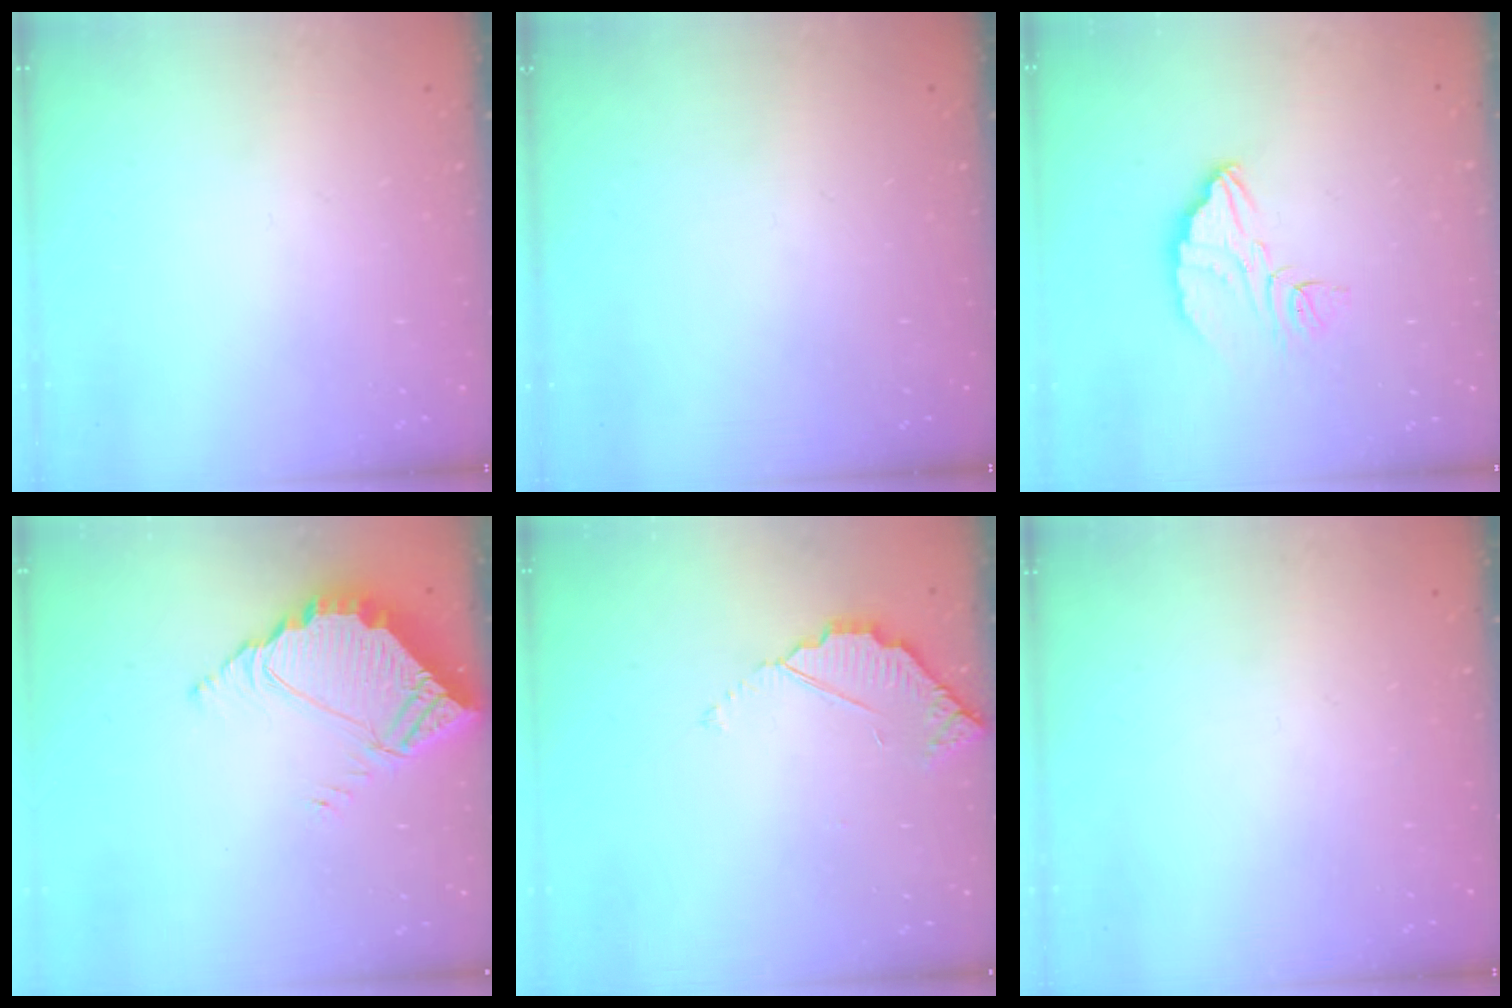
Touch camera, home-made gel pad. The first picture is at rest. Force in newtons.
{"total": 0.0}
{"total": 8.5, "press": 8.5, "slide": 0.5}
{"total": 5.4, "press": 5.4, "slide": 0.3}
{"total": 3.0, "press": 3.0, "slide": 0.3}
{"total": 0.0}